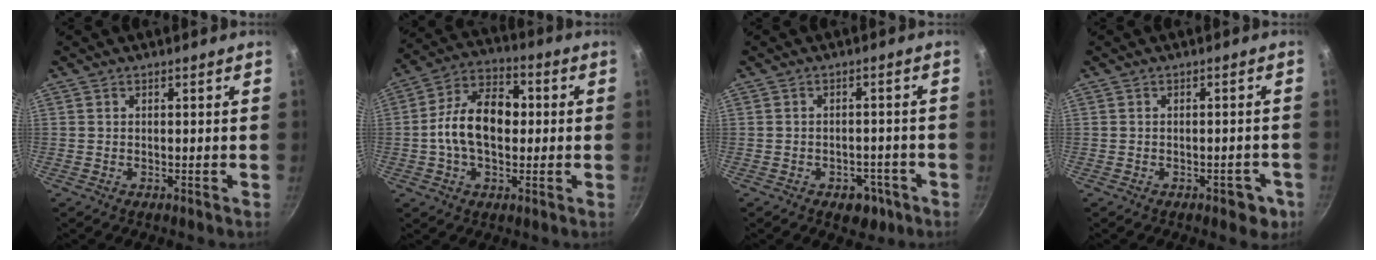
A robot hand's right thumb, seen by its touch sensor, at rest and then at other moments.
{"total": 13.8, "force": [0.0, 8.6, 10.8], "torque": [-0.181, 0.029, -0.009]}
{"total": 4.8, "force": [-2.7, 3.2, 2.4], "torque": [-0.012, 0.021, -0.032]}
{"total": 3.8, "force": [-2.1, 2.0, 2.4], "torque": [-0.015, 0.016, -0.023]}